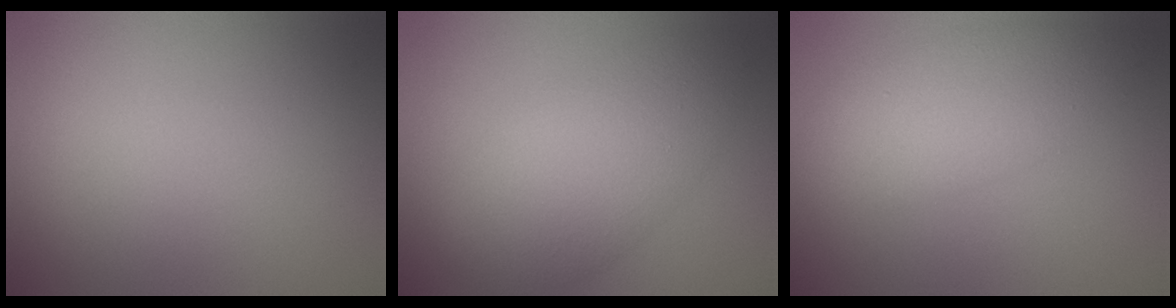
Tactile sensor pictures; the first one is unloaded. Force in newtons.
{"total": 6.4, "press": 6.4, "slide": 0.0}
{"total": 4.8, "press": 4.8, "slide": 0.0}